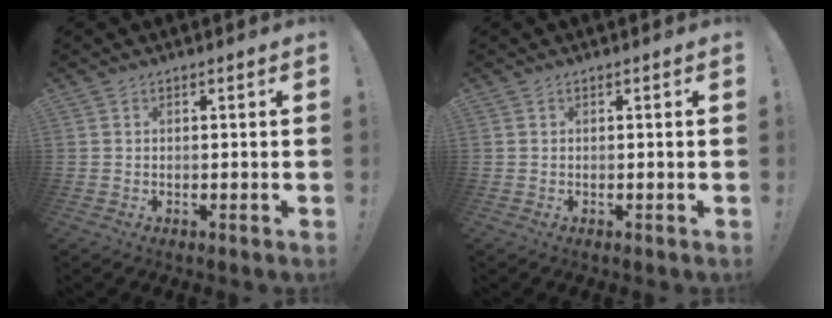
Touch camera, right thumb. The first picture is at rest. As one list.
[{"total": 0.0}]